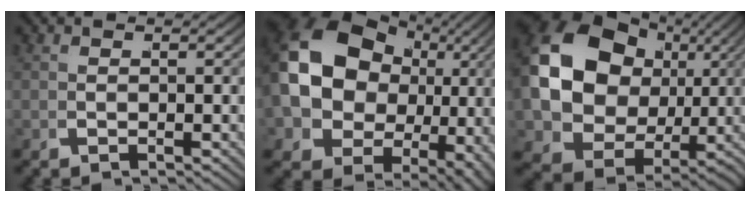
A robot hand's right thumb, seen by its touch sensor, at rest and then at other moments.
{"total": 17.3, "force": [0.8, 13.2, 11.1], "torque": [-0.249, -0.055, 0.022]}
{"total": 17.0, "force": [-0.8, 12.6, 11.4], "torque": [-0.247, -0.053, 0.002]}